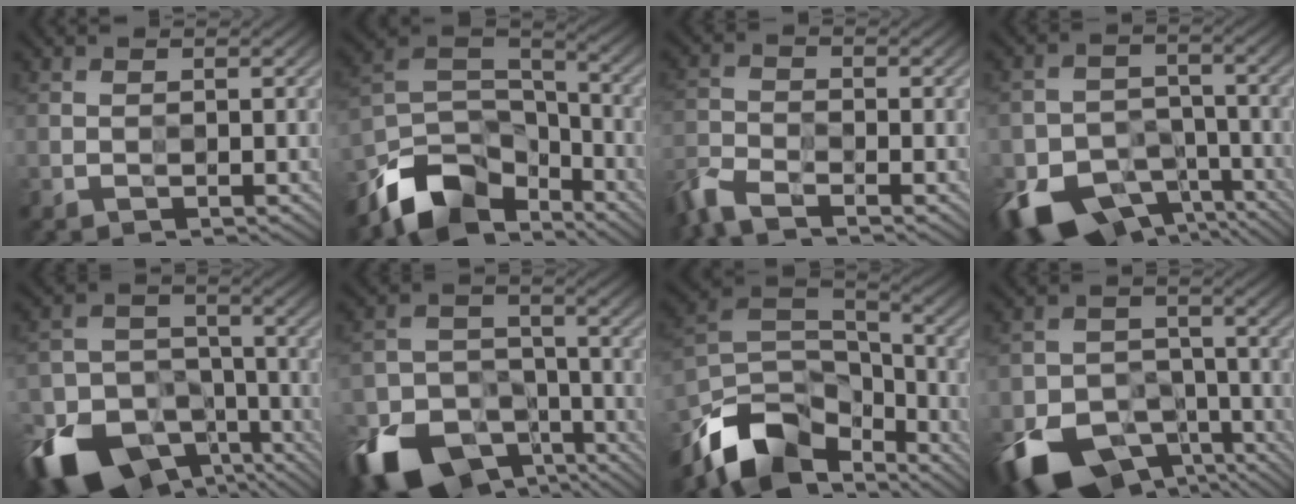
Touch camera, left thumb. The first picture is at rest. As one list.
[{"total": 11.3, "force": [-7.9, 5.9, 5.5], "torque": [-0.111, -0.002, -0.155]}, {"total": 4.7, "force": [-3.9, 1.0, 2.3], "torque": [-0.062, -0.011, -0.094]}, {"total": 13.3, "force": [-8.1, 8.4, 6.4], "torque": [-0.136, -0.033, -0.128]}, {"total": 16.8, "force": [-10.3, 10.4, 8.3], "torque": [-0.202, -0.050, -0.169]}, {"total": 14.9, "force": [-9.2, 9.0, 7.5], "torque": [-0.184, -0.041, -0.158]}, {"total": 12.3, "force": [-8.4, 6.4, 6.4], "torque": [-0.150, -0.007, -0.161]}, {"total": 13.4, "force": [-7.9, 8.3, 6.9], "torque": [-0.153, -0.032, -0.130]}]